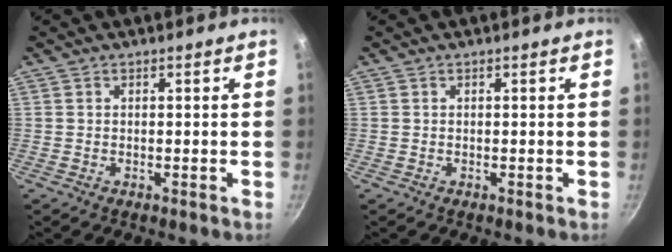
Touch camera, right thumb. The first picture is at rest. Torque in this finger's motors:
{"motor_torque": [-0.16, -0.08, 0.20, 0.00, 0.01]}